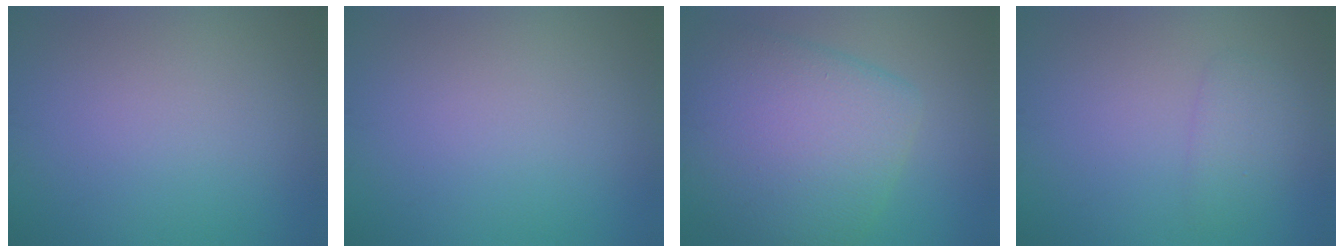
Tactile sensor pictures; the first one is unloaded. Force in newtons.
{"total": 0.0}
{"total": 9.8, "press": 9.8, "slide": 0.3}
{"total": 1.9, "press": 1.9, "slide": 0.1}